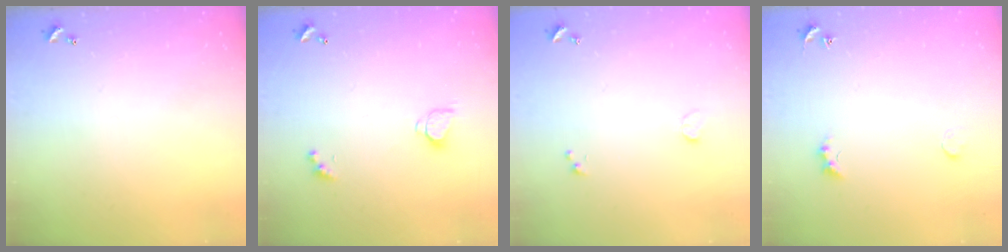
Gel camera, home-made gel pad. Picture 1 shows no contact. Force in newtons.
{"total": 1.6, "press": 1.5, "slide": 0.4}
{"total": 0.5, "press": 0.4, "slide": 0.3}
{"total": 1.9, "press": 1.9, "slide": 0.5}